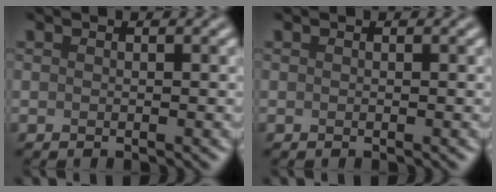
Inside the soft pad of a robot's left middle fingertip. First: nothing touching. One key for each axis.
{"total": 0.0}